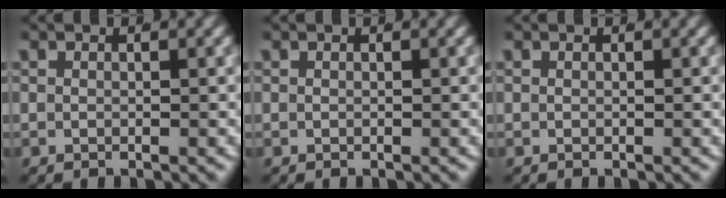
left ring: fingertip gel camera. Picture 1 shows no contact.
{"total": 0.0}
{"total": 0.0}